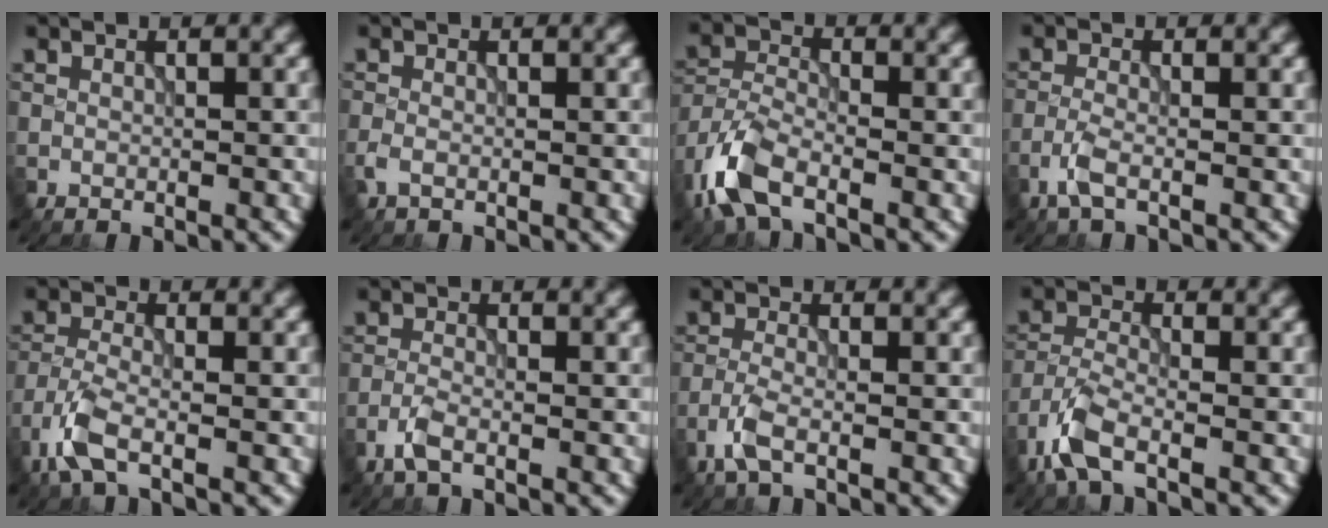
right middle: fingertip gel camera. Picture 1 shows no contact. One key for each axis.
{"total": 1.1, "fx": -0.6, "fy": 0.5, "fz": 0.8, "tx": -0.024, "ty": -0.003, "tz": -0.016}
{"total": 5.4, "fx": -3.3, "fy": 2.3, "fz": 3.6, "tx": -0.082, "ty": -0.004, "tz": -0.080}
{"total": 2.2, "fx": -1.2, "fy": 0.5, "fz": 1.7, "tx": -0.042, "ty": 0.001, "tz": -0.034}
{"total": 3.8, "fx": -2.3, "fy": 1.2, "fz": 2.8, "tx": -0.070, "ty": -0.006, "tz": -0.059}
{"total": 2.0, "fx": -1.2, "fy": 0.5, "fz": 1.5, "tx": -0.036, "ty": 0.000, "tz": -0.033}
{"total": 2.6, "fx": -1.5, "fy": 0.7, "fz": 2.0, "tx": -0.050, "ty": -0.001, "tz": -0.041}
{"total": 4.3, "fx": -2.8, "fy": 1.4, "fz": 3.0, "tx": -0.072, "ty": -0.008, "tz": -0.071}